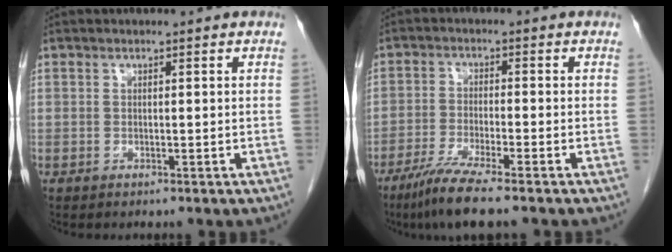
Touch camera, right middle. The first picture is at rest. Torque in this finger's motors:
{"motor_torque": [1.10, -1.03, 0.18, 0.05]}